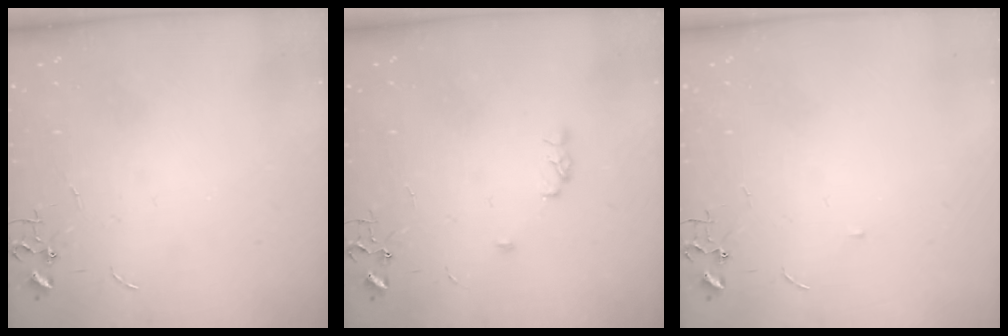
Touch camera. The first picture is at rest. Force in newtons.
{"total": 4.2, "press": 4.1, "slide": 0.6}
{"total": 3.4, "press": 3.4, "slide": 0.4}